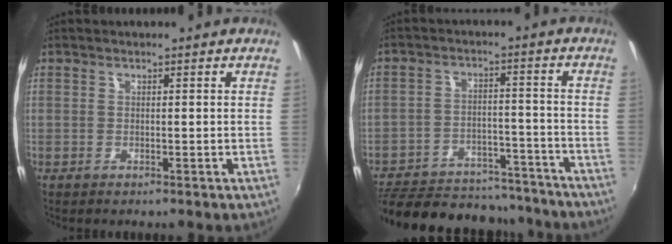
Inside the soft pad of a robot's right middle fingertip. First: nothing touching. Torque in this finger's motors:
{"motor_torque": [0.78, -1.35, 0.00, -0.21]}